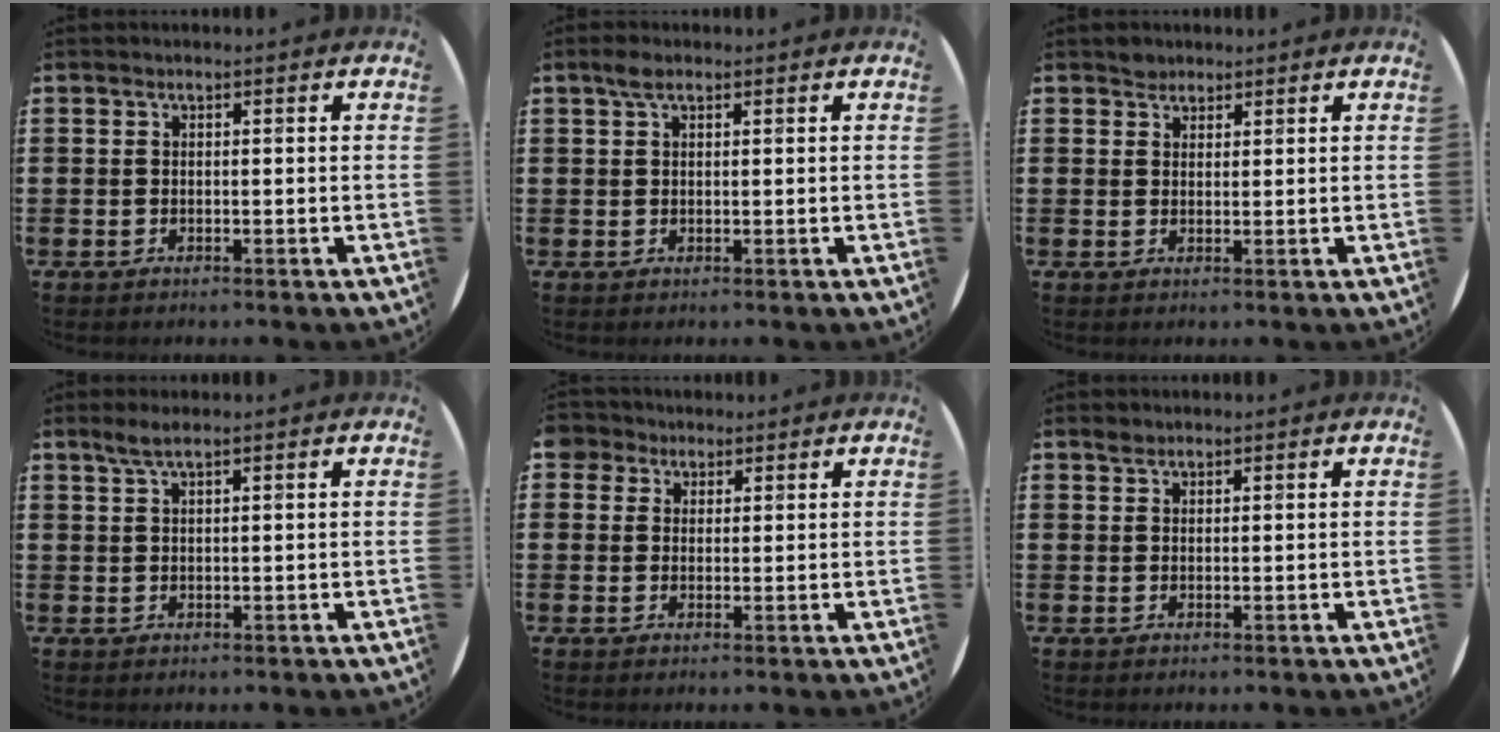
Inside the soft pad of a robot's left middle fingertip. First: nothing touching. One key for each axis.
{"total": 1.8, "fx": 1.1, "fy": 0.8, "fz": 1.1, "tx": -0.026, "ty": 0.005, "tz": 0.019}
{"total": 1.8, "fx": 1.6, "fy": 0.8, "fz": 0.0, "tx": 0.006, "ty": -0.001, "tz": 0.030}
{"total": 2.1, "fx": 1.6, "fy": 0.1, "fz": 1.5, "tx": -0.030, "ty": 0.003, "tz": 0.028}
{"total": 2.7, "fx": 2.0, "fy": 1.8, "fz": 0.0, "tx": -0.001, "ty": 0.004, "tz": 0.038}
{"total": 1.0, "fx": 0.9, "fy": 0.4, "fz": 0.1, "tx": 0.003, "ty": -0.001, "tz": 0.016}